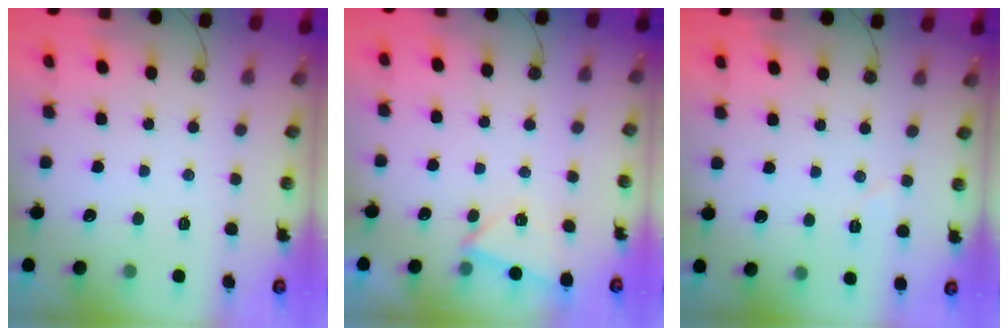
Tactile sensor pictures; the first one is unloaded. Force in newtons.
{"total": 2.7, "press": 2.5, "slide": 1.1}
{"total": 3.4, "press": 3.1, "slide": 1.4}